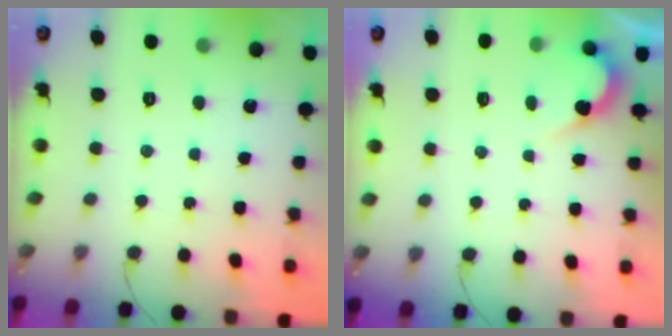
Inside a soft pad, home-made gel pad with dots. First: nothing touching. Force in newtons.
{"total": 2.7, "press": 2.7, "slide": 0.2}